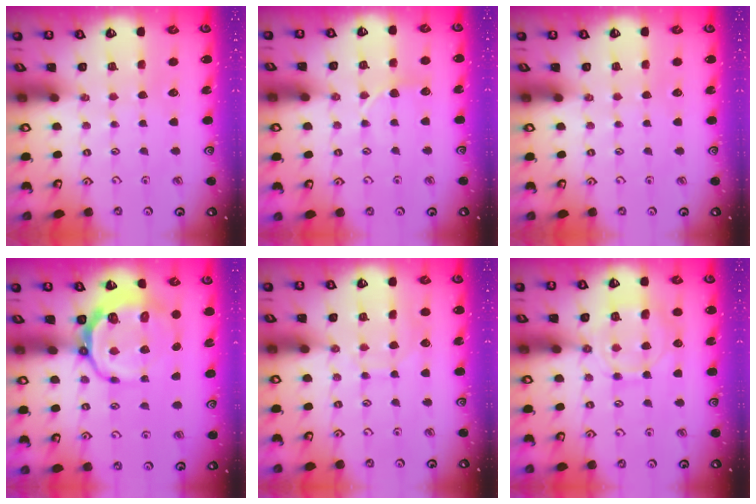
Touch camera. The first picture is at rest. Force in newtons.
{"total": 5.2, "press": 5.1, "slide": 0.6}
{"total": 0.0}
{"total": 9.8, "press": 9.2, "slide": 3.5}
{"total": 7.1, "press": 7.1, "slide": 0.4}
{"total": 11.2, "press": 11.2, "slide": 1.1}